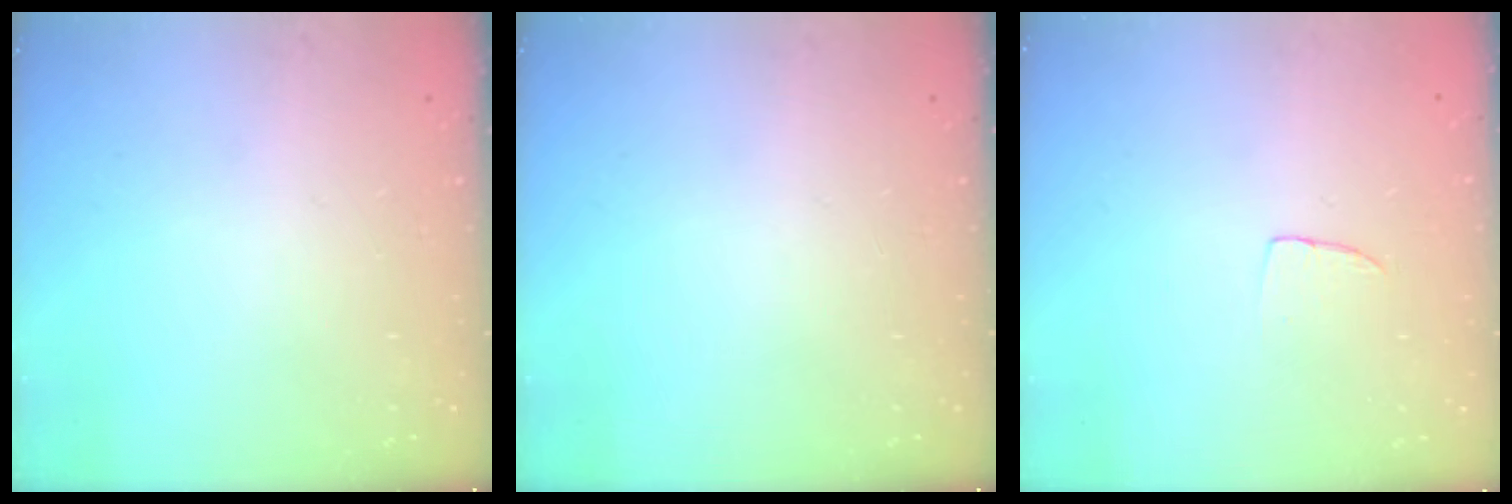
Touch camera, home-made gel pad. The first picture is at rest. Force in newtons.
{"total": 0.0}
{"total": 3.8, "press": 3.7, "slide": 0.2}